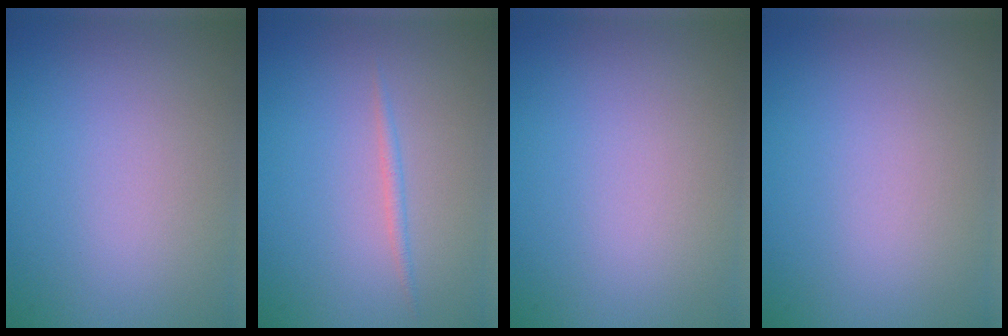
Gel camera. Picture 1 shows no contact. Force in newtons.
{"total": 0.8, "press": 0.8, "slide": 0.0}
{"total": 0.0}
{"total": 0.0}